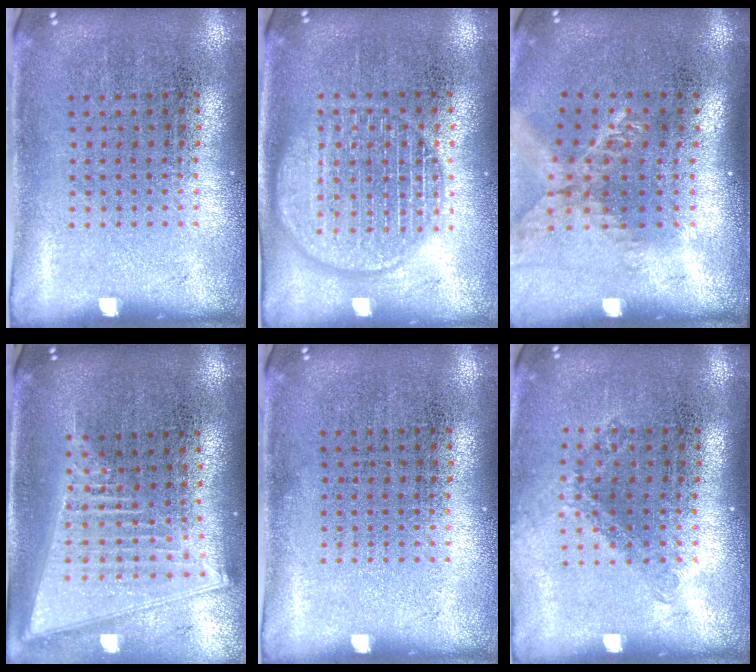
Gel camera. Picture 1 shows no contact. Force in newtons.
{"total": 3.3, "press": 3.3, "slide": 0.4}
{"total": 1.7, "press": 1.3, "slide": 1.0}
{"total": 2.1, "press": 1.7, "slide": 1.2}
{"total": 0.0}
{"total": 1.2, "press": 0.9, "slide": 0.8}